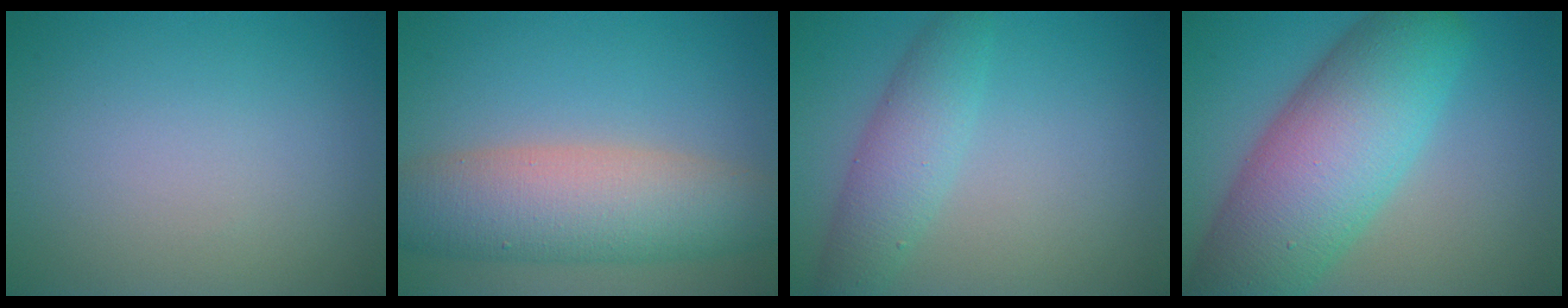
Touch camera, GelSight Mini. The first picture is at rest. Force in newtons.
{"total": 8.2, "press": 8.2, "slide": 0.5}
{"total": 3.8, "press": 3.8, "slide": 0.1}
{"total": 12.0, "press": 12.0, "slide": 0.5}